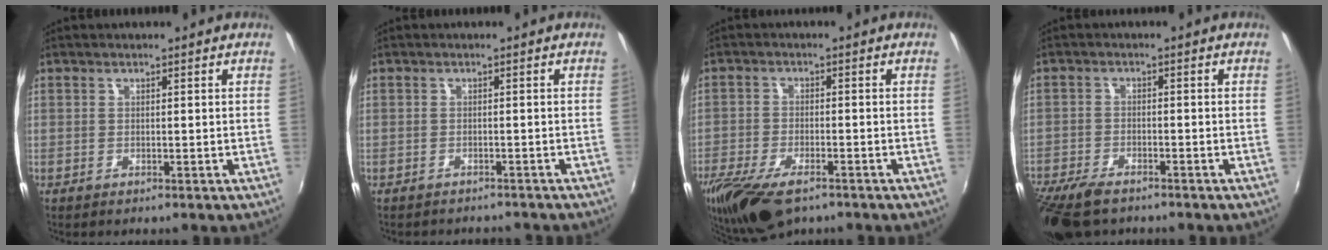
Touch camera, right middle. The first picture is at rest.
{"total": 2.9, "force": [-2.9, 0.5, 0.5], "torque": [-0.011, -0.007, -0.038]}
{"total": 14.3, "force": [-9.5, 5.9, 8.9], "torque": [-0.206, -0.046, -0.167]}
{"total": 10.1, "force": [-7.9, 3.7, 5.1], "torque": [-0.131, -0.033, -0.145]}